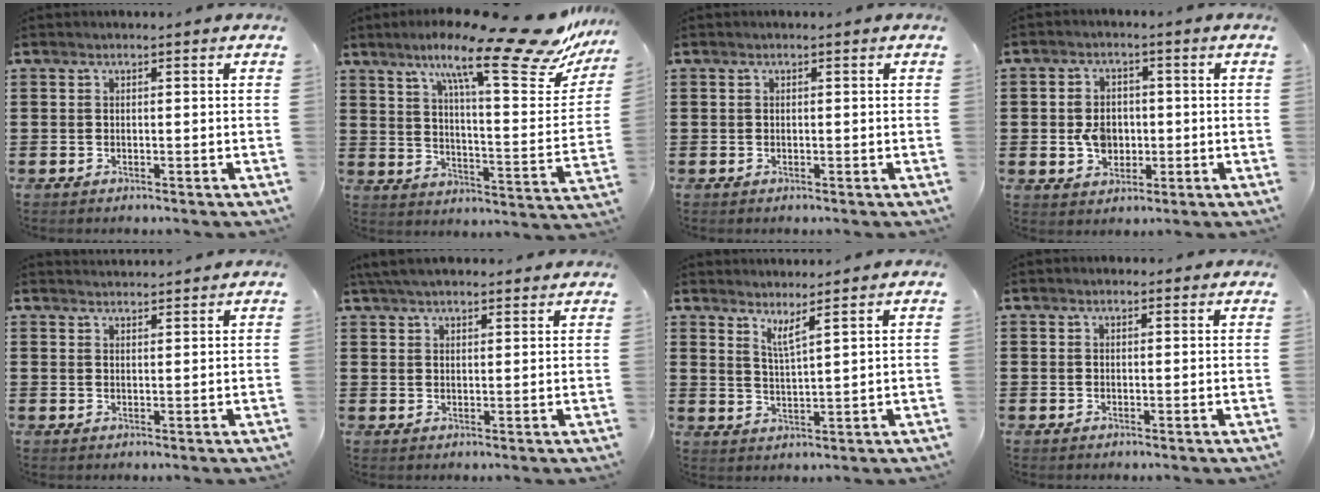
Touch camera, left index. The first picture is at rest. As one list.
[{"total": 16.8, "force": [12.2, 1.4, 11.6], "torque": [-0.206, -0.063, 0.191]}, {"total": 0.0}, {"total": 5.3, "force": [-0.5, 4.1, 3.3], "torque": [-0.070, 0.004, -0.014]}, {"total": 1.8, "force": [1.8, 0.0, -0.1], "torque": [-0.003, 0.000, 0.035]}, {"total": 4.2, "force": [3.8, 0.8, 1.5], "torque": [-0.039, -0.002, 0.071]}, {"total": 3.4, "force": [2.9, -0.4, 1.6], "torque": [-0.040, -0.011, 0.052]}, {"total": 1.7, "force": [-0.7, 1.3, 0.8], "torque": [-0.019, 0.010, -0.017]}]